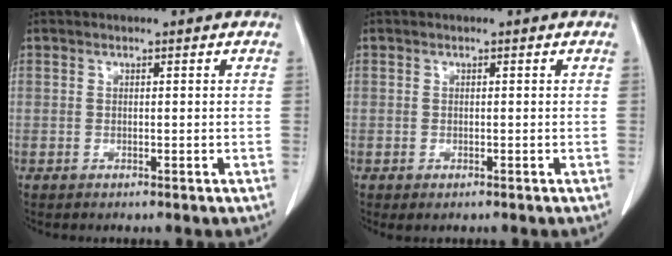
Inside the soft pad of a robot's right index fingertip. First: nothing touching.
{"total": 0.7, "force": [-0.4, 0.3, 0.5], "torque": [-0.006, -0.001, 0.001]}